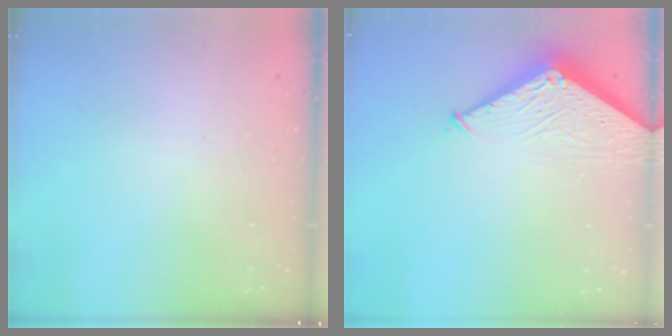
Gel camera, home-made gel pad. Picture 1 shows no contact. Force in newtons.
{"total": 6.3, "press": 6.3, "slide": 0.4}